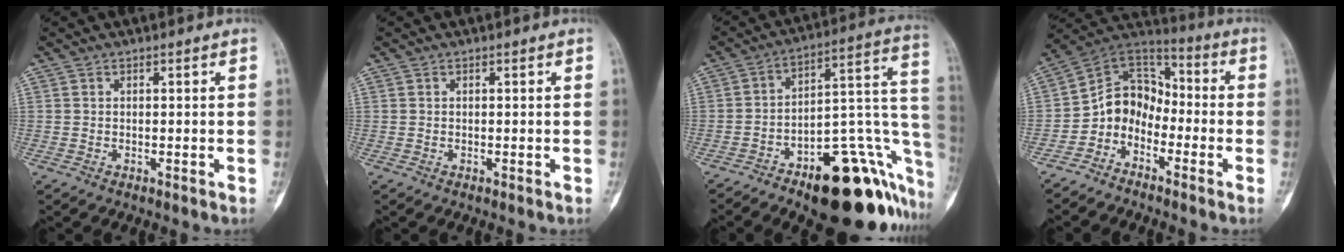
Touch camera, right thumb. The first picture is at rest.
{"total": 0.0}
{"total": 27.3, "force": [-12.2, 10.7, 22.0], "torque": [-0.198, 0.088, -0.168]}
{"total": 9.9, "force": [-4.4, 7.8, 4.2], "torque": [-0.044, 0.080, -0.103]}